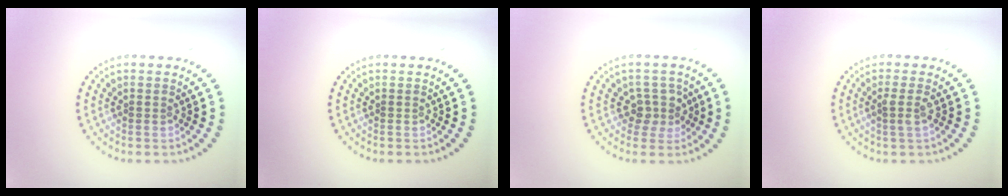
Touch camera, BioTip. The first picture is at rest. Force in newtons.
{"total": 0.0}
{"total": 2.2, "press": 1.9, "slide": 1.2}
{"total": 1.2, "press": 1.1, "slide": 0.5}